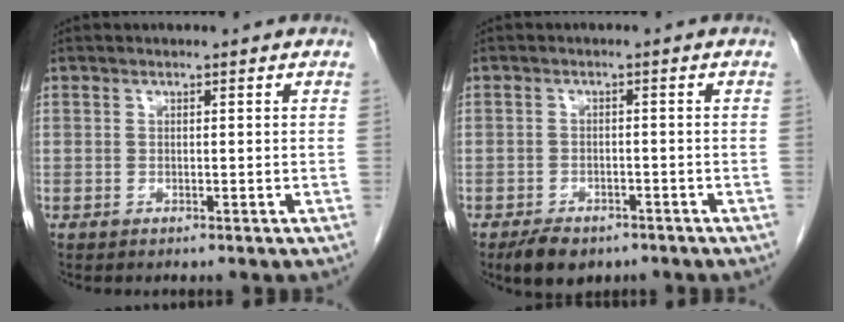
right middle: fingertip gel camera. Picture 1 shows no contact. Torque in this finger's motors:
{"motor_torque": [0.53, -0.33, 0.06, 0.03]}